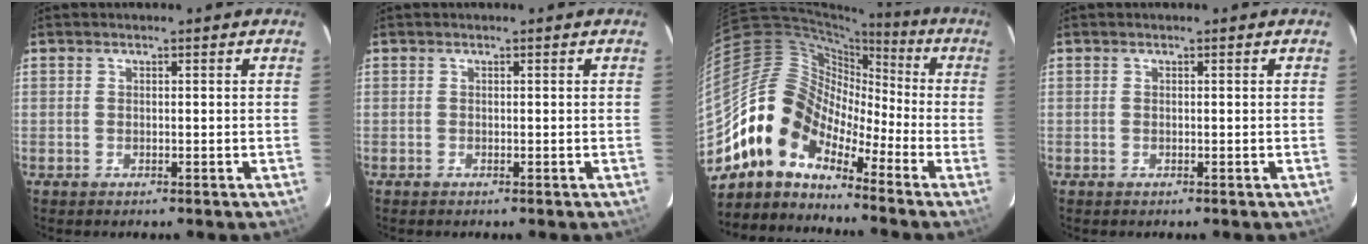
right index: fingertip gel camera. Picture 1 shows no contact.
{"total": 0.0}
{"total": 12.2, "force": [-8.9, 6.8, 4.9], "torque": [-0.085, 0.031, -0.193]}
{"total": 0.0}